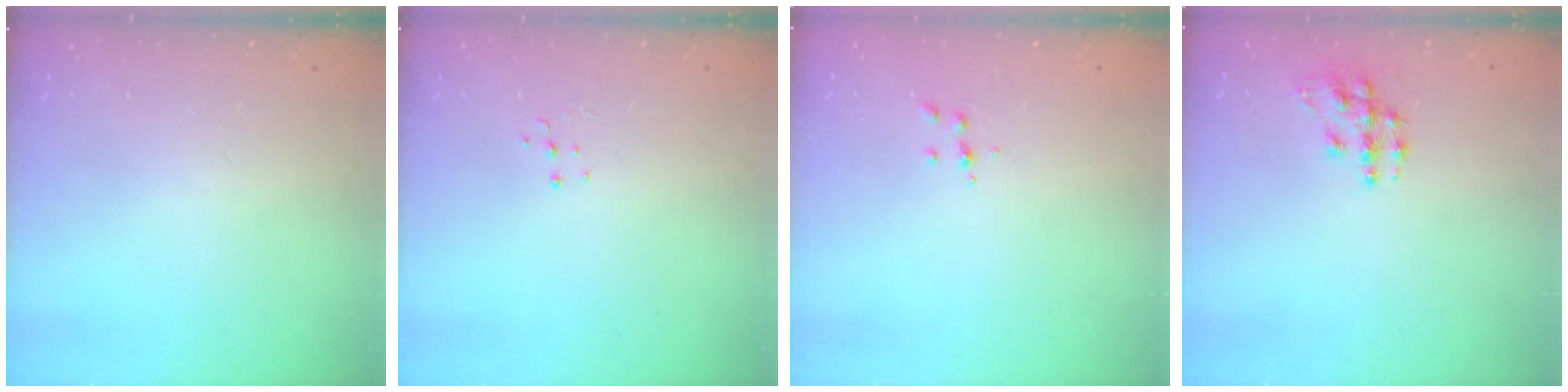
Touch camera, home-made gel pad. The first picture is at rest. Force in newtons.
{"total": 4.3, "press": 4.3, "slide": 0.3}
{"total": 4.1, "press": 4.1, "slide": 0.6}
{"total": 9.7, "press": 9.7, "slide": 0.7}